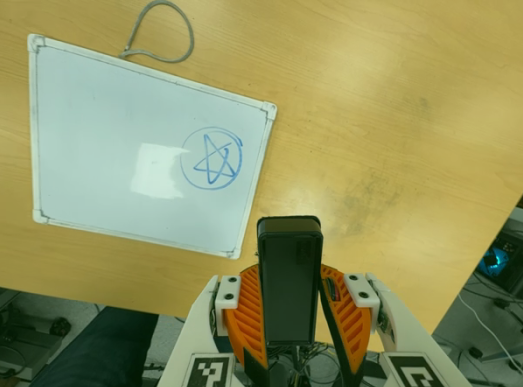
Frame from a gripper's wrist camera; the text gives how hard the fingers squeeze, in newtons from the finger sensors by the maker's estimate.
{"total": 5.8, "left": 5.2, "right": 6.4}